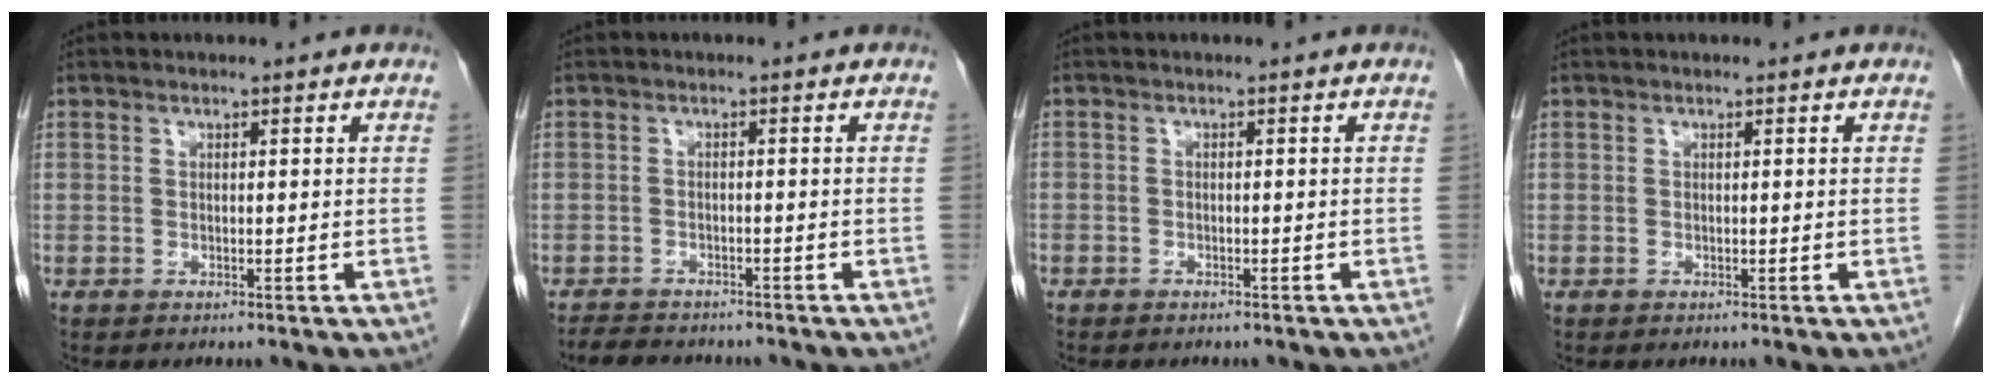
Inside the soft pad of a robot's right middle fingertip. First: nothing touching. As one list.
[{"total": 5.1, "force": [-4.6, 1.6, 1.5], "torque": [-0.029, -0.010, -0.069]}, {"total": 1.4, "force": [-1.1, 0.8, 0.2], "torque": [-0.011, 0.002, -0.018]}, {"total": 0.0}]